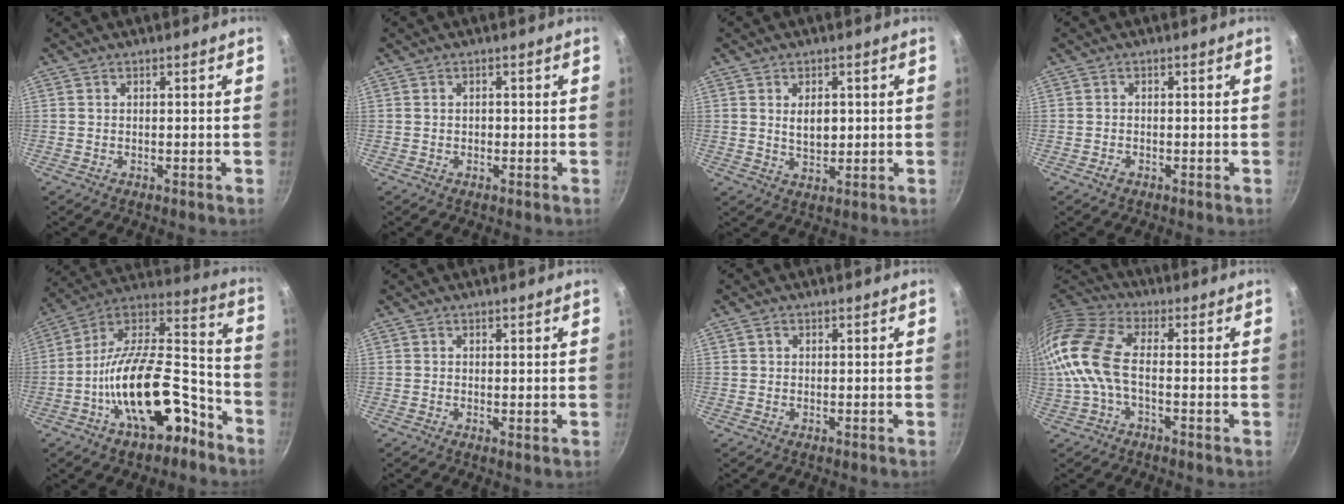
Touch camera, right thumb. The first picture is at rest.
{"total": 0.8, "force": [0.0, 0.7, 0.5], "torque": [-0.005, 0.004, 0.000]}
{"total": 5.0, "force": [0.9, 3.1, 3.8], "torque": [-0.052, -0.010, 0.020]}
{"total": 1.2, "force": [-0.7, 0.8, 0.6], "torque": [-0.012, 0.004, -0.015]}
{"total": 23.5, "force": [-10.5, 11.0, 18.0], "torque": [-0.254, 0.086, -0.173]}
{"total": 0.7, "force": [0.3, 0.3, 0.5], "torque": [-0.008, -0.007, 0.002]}
{"total": 1.0, "force": [0.3, 0.9, 0.4], "torque": [-0.005, 0.004, 0.004]}
{"total": 13.7, "force": [-1.0, 7.2, 11.6], "torque": [-0.252, 0.025, -0.041]}